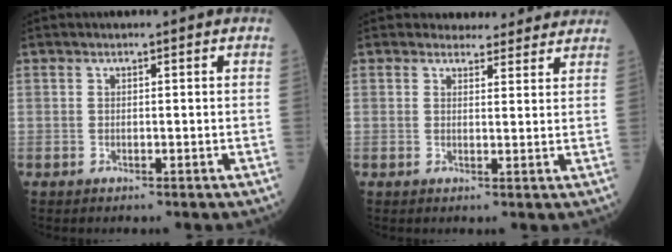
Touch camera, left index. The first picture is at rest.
{"total": 5.8, "force": [5.3, 2.4, 0.3], "torque": [0.013, 0.002, 0.045]}